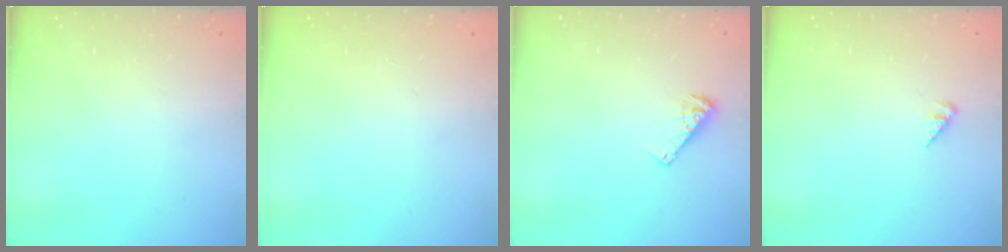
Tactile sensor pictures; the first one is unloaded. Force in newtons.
{"total": 0.0}
{"total": 5.3, "press": 5.3, "slide": 0.4}
{"total": 3.0, "press": 2.9, "slide": 0.3}